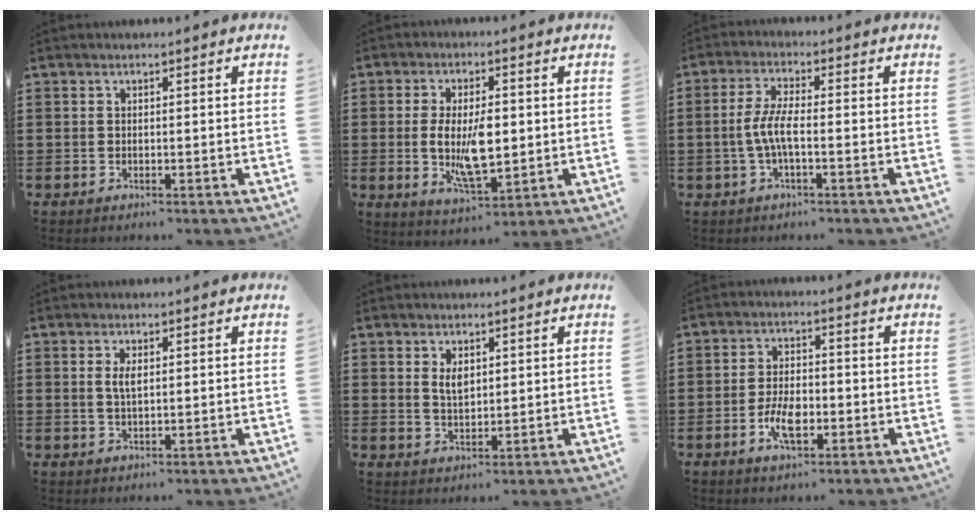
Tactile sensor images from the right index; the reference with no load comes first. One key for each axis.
{"total": 8.5, "fx": -0.2, "fy": 3.6, "fz": 7.7, "tx": -0.152, "ty": 0.000, "tz": -0.009}
{"total": 4.7, "fx": -1.1, "fy": 1.1, "fz": 4.5, "tx": -0.107, "ty": -0.005, "tz": -0.030}
{"total": 2.5, "fx": 0.7, "fy": 1.0, "fz": 2.2, "tx": -0.046, "ty": 0.006, "tz": 0.011}
{"total": 2.9, "fx": 1.4, "fy": 1.6, "fz": 2.1, "tx": -0.036, "ty": 0.003, "tz": 0.023}
{"total": 5.7, "fx": -1.9, "fy": 2.7, "fz": 4.6, "tx": -0.097, "ty": 0.003, "tz": -0.037}